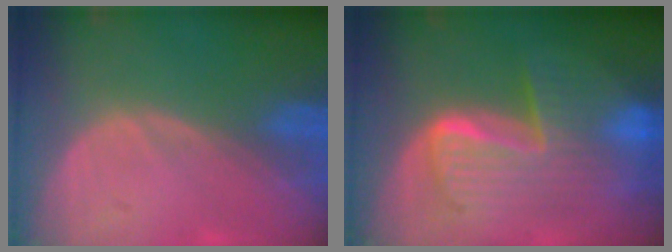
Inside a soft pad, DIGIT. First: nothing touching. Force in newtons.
{"total": 9.4, "press": 9.4, "slide": 0.8}